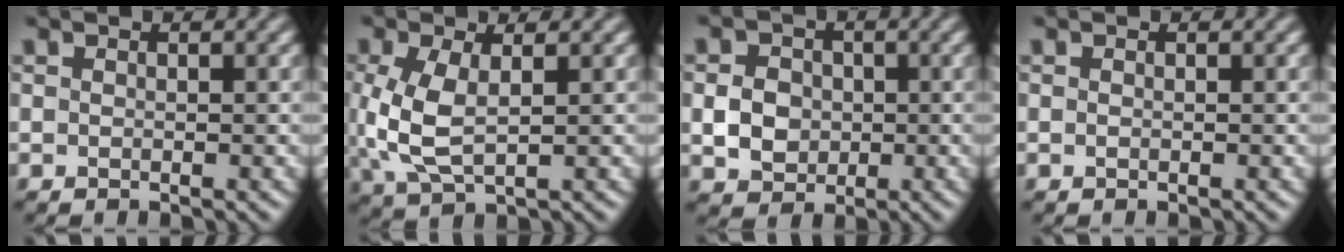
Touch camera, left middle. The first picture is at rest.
{"total": 5.1, "force": [0.4, 2.6, 4.4], "torque": [-0.117, -0.003, 0.012]}
{"total": 3.6, "force": [-0.3, 3.1, 1.8], "torque": [-0.034, -0.001, -0.006]}
{"total": 0.0}